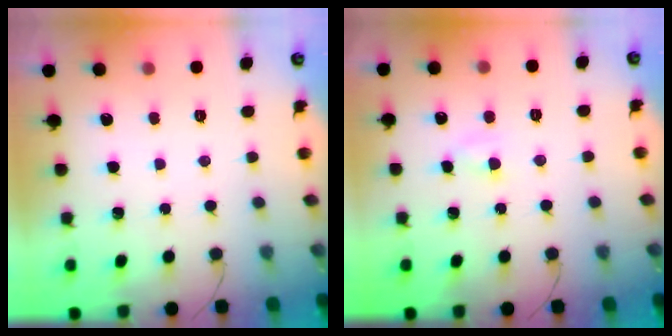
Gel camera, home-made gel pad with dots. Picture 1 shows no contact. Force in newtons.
{"total": 3.2, "press": 3.0, "slide": 1.1}